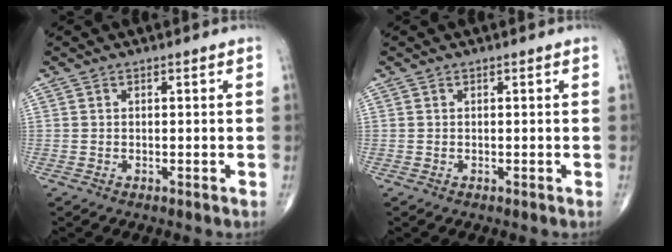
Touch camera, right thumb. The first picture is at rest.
{"total": 0.0}